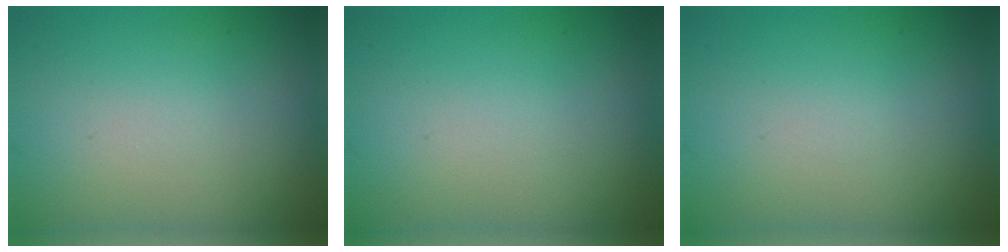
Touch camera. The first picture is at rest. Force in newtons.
{"total": 0.0}
{"total": 0.0}